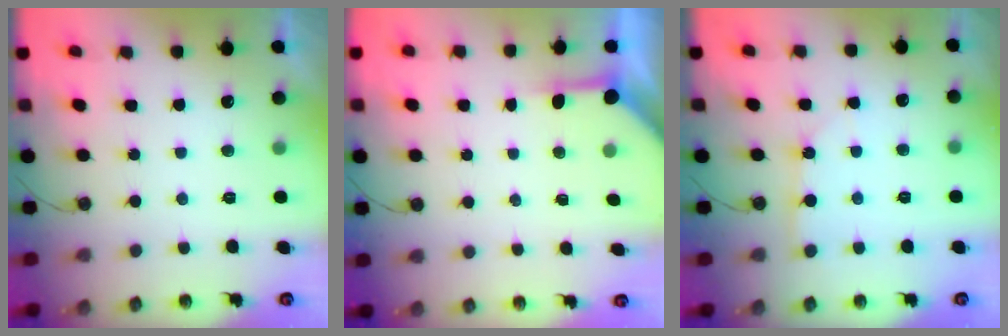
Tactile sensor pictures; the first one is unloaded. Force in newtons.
{"total": 3.8, "press": 3.7, "slide": 0.4}
{"total": 2.8, "press": 2.8, "slide": 0.3}